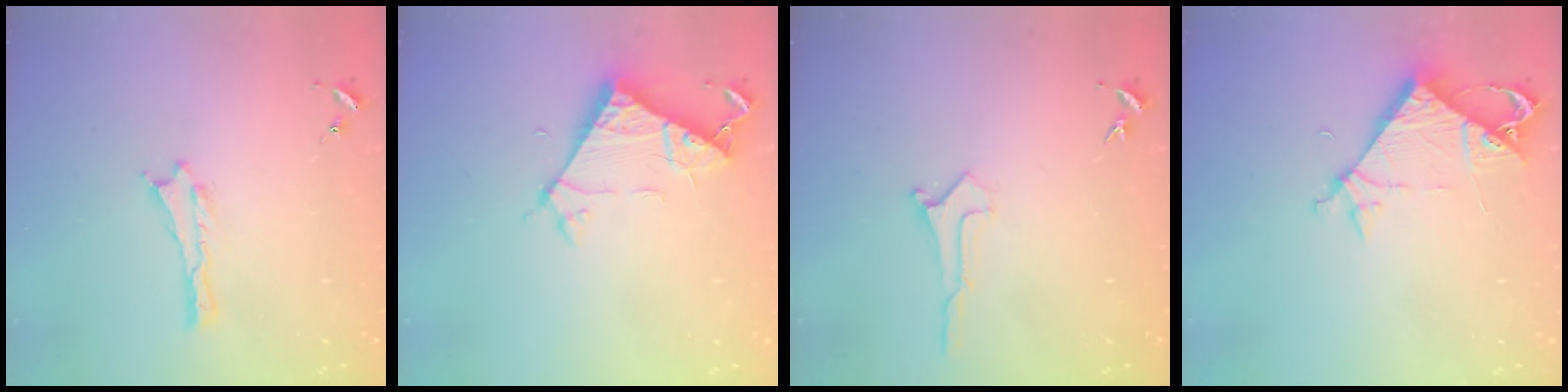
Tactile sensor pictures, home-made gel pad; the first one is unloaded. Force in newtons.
{"total": 6.9, "press": 6.9, "slide": 0.5}
{"total": 0.0}
{"total": 6.0, "press": 6.0, "slide": 0.4}